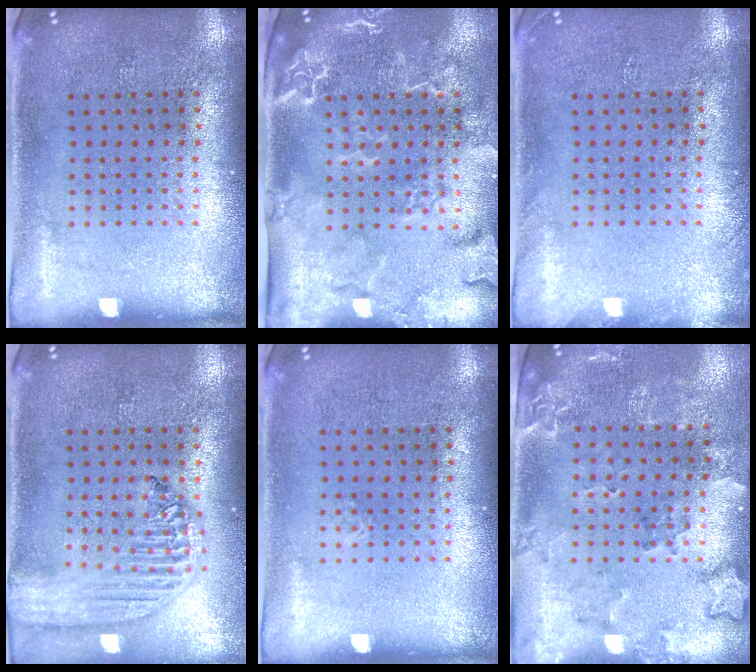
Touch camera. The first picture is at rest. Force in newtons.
{"total": 2.8, "press": 2.5, "slide": 1.4}
{"total": 0.9, "press": 0.8, "slide": 0.2}
{"total": 2.3, "press": 1.9, "slide": 1.2}
{"total": 0.0}
{"total": 1.9, "press": 1.7, "slide": 1.0}